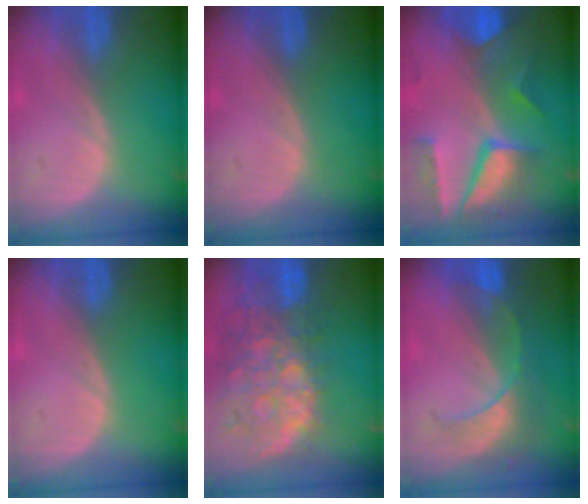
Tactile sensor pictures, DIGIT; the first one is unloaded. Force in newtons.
{"total": 0.0}
{"total": 10.4, "press": 8.7, "slide": 5.7}
{"total": 0.0}
{"total": 13.9, "press": 11.3, "slide": 8.1}
{"total": 8.0, "press": 7.1, "slide": 3.8}